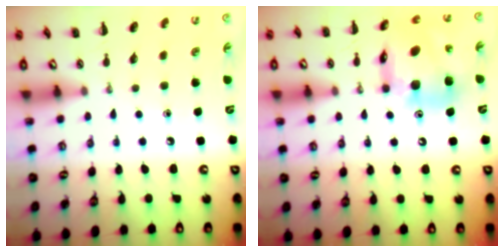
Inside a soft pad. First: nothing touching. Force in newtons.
{"total": 15.7, "press": 15.3, "slide": 3.4}